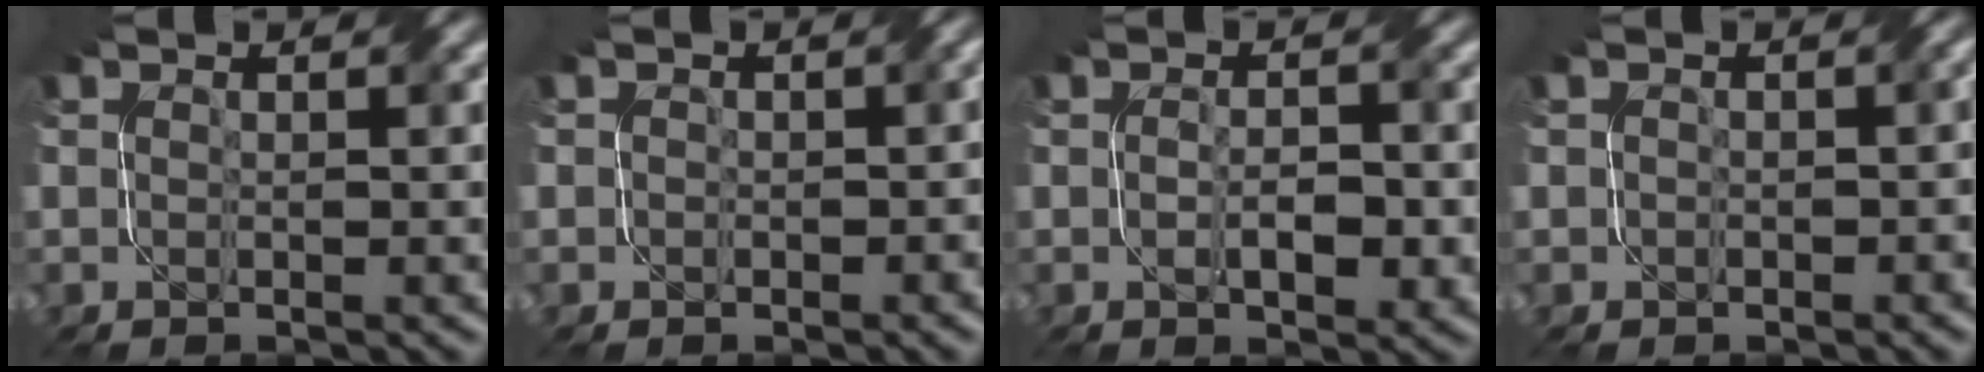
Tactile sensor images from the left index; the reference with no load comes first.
{"total": 1.4, "force": [0.0, 1.2, 0.6], "torque": [-0.003, -0.004, -0.004]}
{"total": 3.3, "force": [-0.6, 1.5, 2.9], "torque": [-0.052, -0.003, -0.006]}
{"total": 1.4, "force": [0.0, 1.1, 0.8], "torque": [-0.010, -0.005, -0.001]}